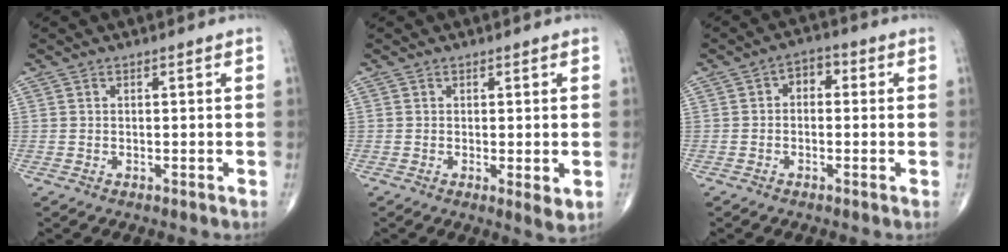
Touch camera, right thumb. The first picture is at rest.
{"total": 2.9, "force": [-0.3, 0.8, 2.8], "torque": [-0.043, -0.012, -0.005]}
{"total": 3.7, "force": [0.3, 2.6, 2.6], "torque": [-0.012, 0.016, -0.009]}